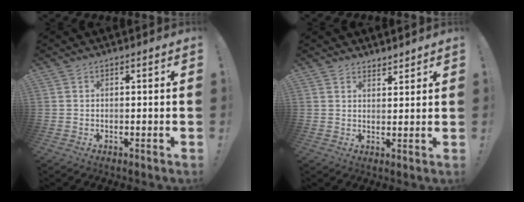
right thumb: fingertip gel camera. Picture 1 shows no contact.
{"total": 3.1, "force": [3.0, 1.0, 0.2], "torque": [0.012, -0.026, 0.053]}